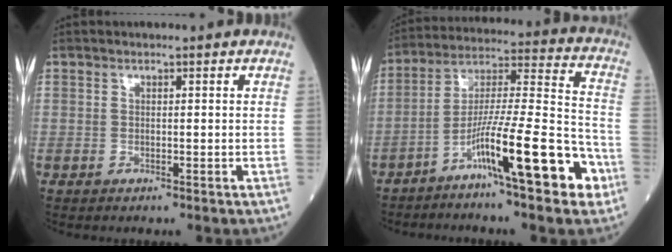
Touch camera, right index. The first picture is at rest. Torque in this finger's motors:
{"motor_torque": [1.06, -1.03, 0.35, 0.16]}